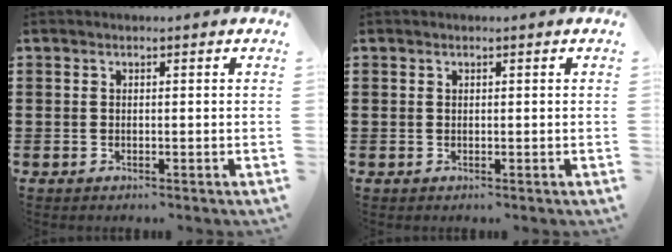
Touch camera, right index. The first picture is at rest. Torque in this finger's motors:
{"motor_torque": [0.18, 0.22, 0.08, 0.01]}